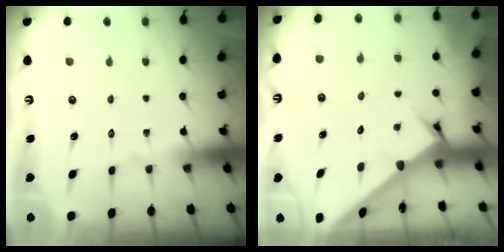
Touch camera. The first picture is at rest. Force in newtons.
{"total": 2.4, "press": 2.4, "slide": 0.2}